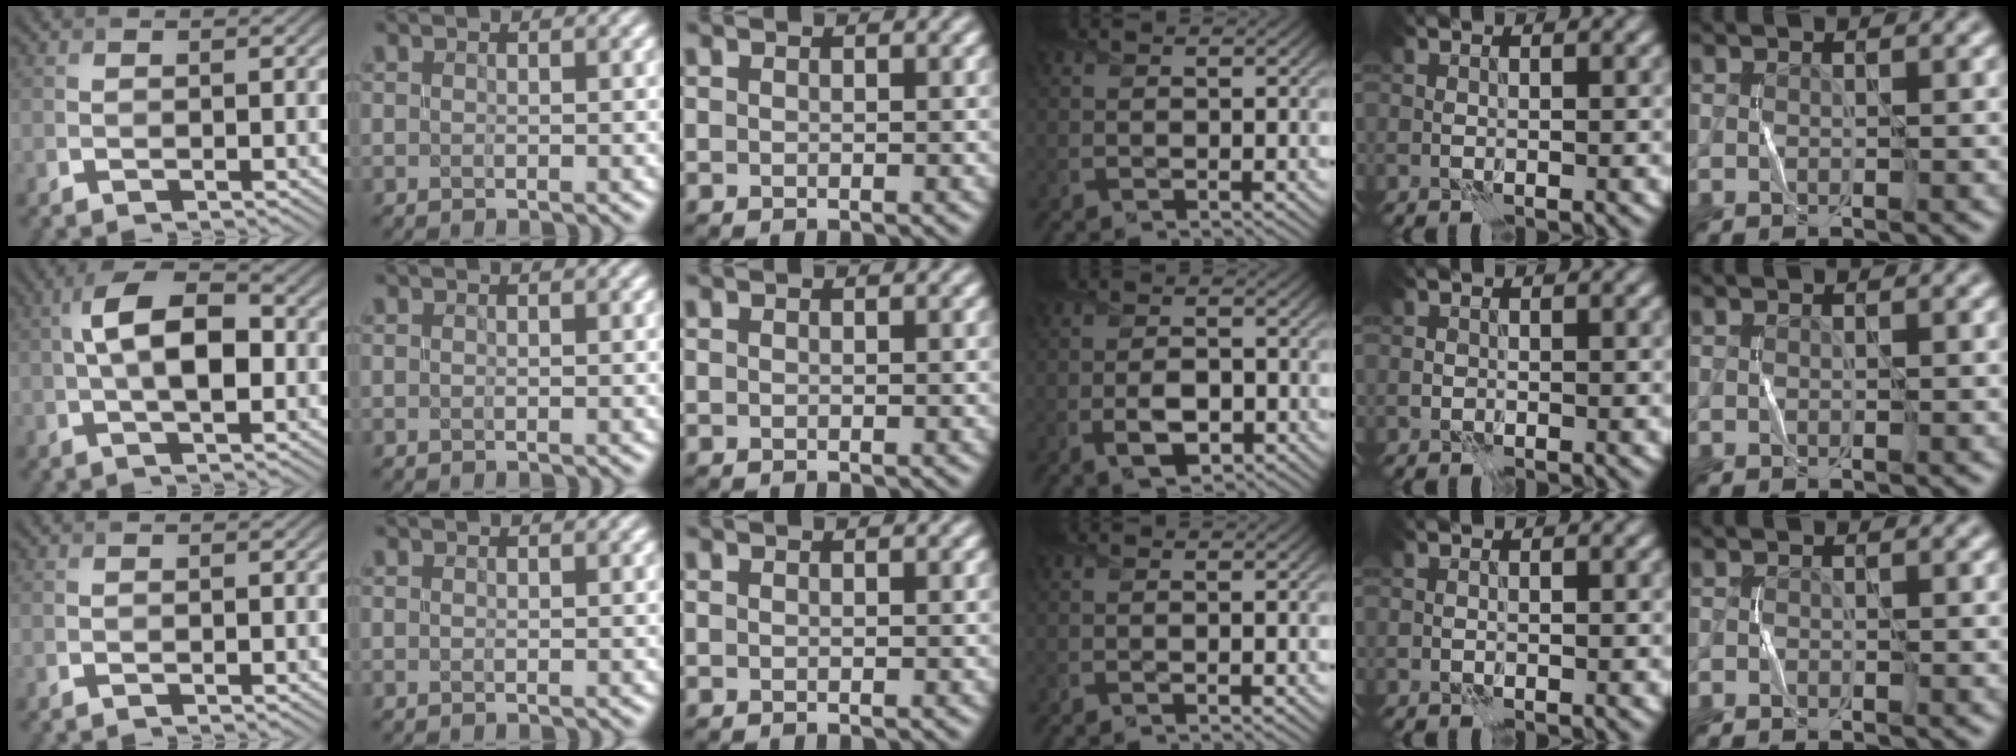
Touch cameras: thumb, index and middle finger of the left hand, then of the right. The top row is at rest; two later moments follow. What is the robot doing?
{"motion": "fold", "object": "scarf"}